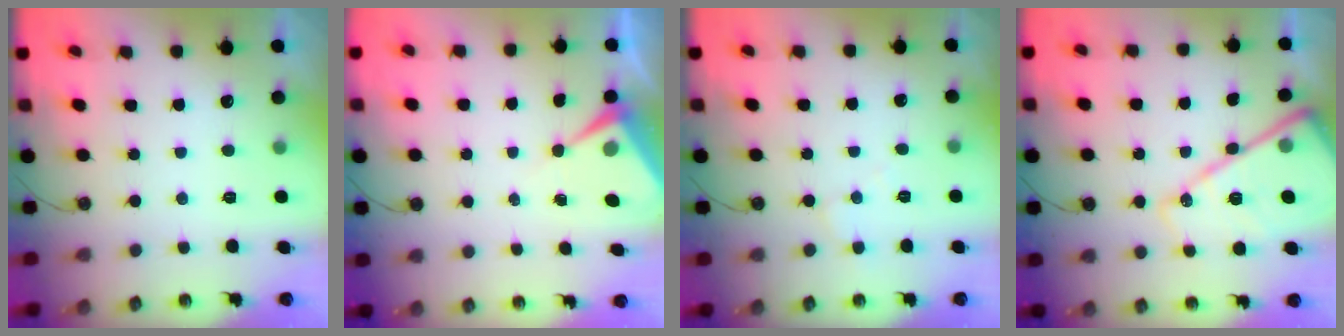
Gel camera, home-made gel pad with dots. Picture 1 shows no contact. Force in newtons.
{"total": 6.3, "press": 6.3, "slide": 0.7}
{"total": 4.6, "press": 4.6, "slide": 0.6}
{"total": 19.7, "press": 19.5, "slide": 2.1}